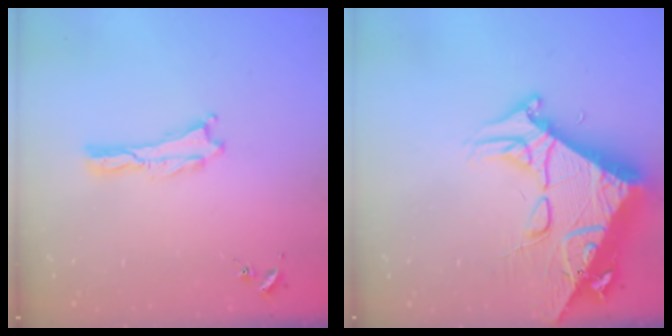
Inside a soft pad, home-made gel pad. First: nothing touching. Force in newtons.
{"total": 15.1, "press": 15.0, "slide": 1.6}